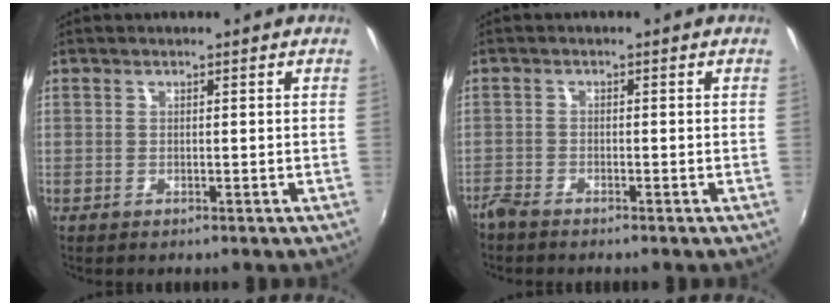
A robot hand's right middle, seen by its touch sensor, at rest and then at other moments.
{"total": 2.6, "force": [-2.4, 0.5, 0.7], "torque": [-0.024, -0.008, -0.051]}